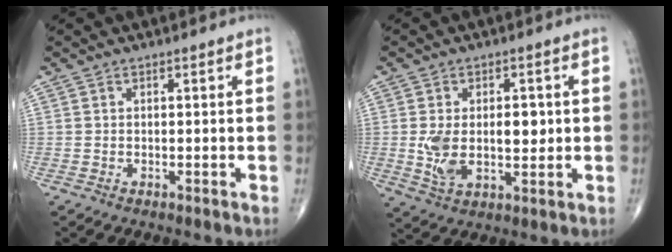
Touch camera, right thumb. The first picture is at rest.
{"total": 9.8, "force": [0.3, 5.6, 8.0], "torque": [-0.128, -0.004, 0.015]}